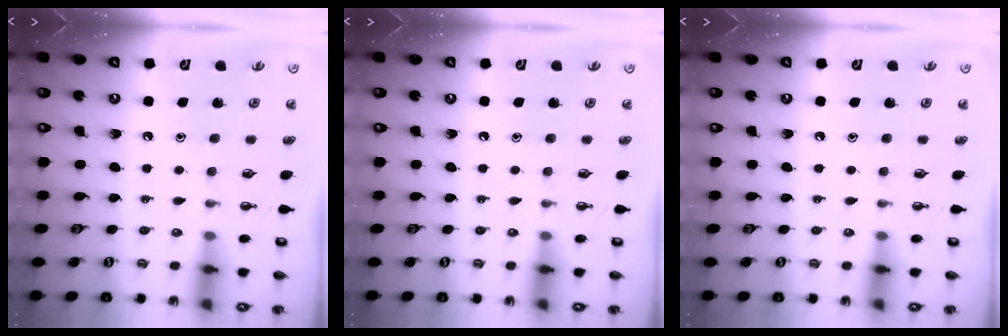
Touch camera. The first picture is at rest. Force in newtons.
{"total": 0.0}
{"total": 0.0}